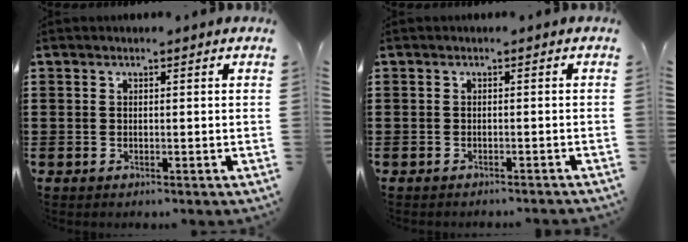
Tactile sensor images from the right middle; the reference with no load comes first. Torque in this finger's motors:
{"motor_torque": [1.41, -0.73, 0.06, 0.06]}